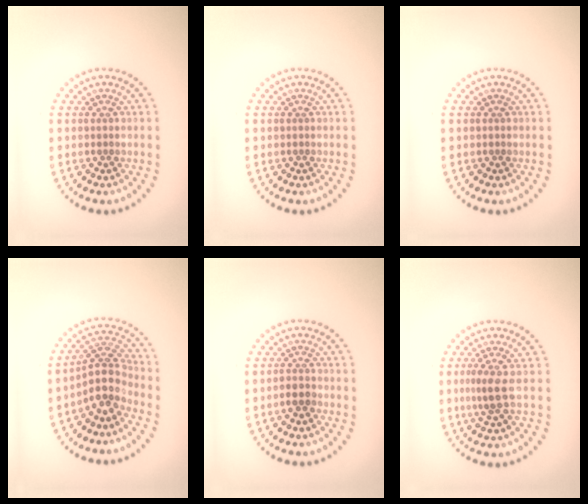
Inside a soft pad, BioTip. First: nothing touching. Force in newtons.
{"total": 0.0}
{"total": 0.0}
{"total": 3.7, "press": 2.9, "slide": 2.3}
{"total": 1.4, "press": 1.2, "slide": 0.7}
{"total": 2.3, "press": 1.6, "slide": 1.6}